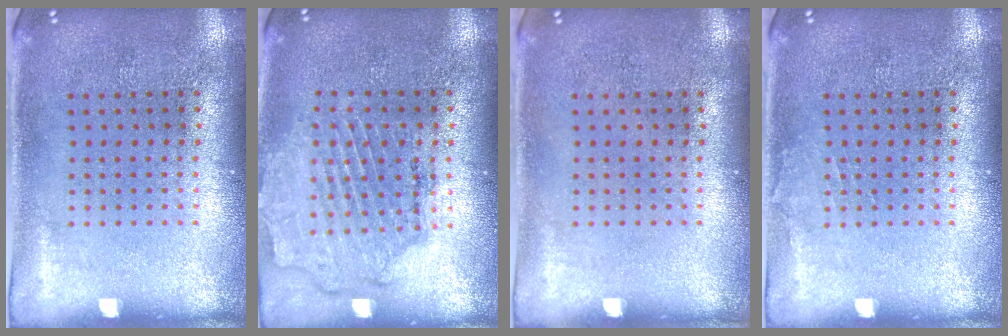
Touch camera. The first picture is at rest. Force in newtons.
{"total": 1.6, "press": 1.6, "slide": 0.5}
{"total": 0.0}
{"total": 0.6, "press": 0.6, "slide": 0.1}